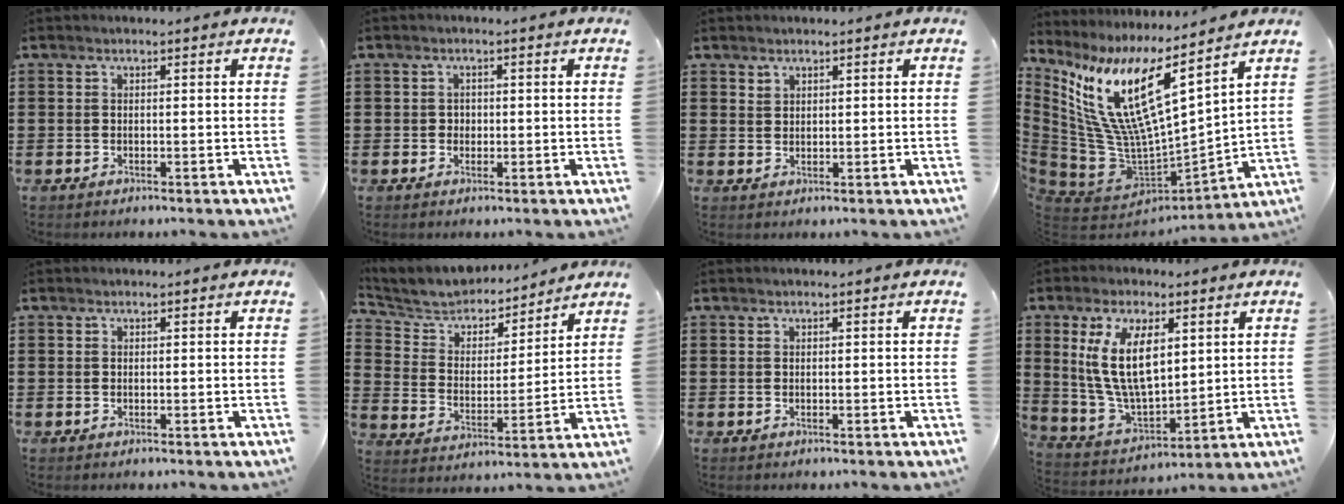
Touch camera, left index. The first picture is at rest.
{"total": 1.2, "force": [0.1, 1.1, 0.3], "torque": [-0.010, 0.007, 0.000]}
{"total": 1.5, "force": [1.3, 0.8, 0.1], "torque": [-0.006, 0.002, 0.025]}
{"total": 15.4, "force": [7.4, 5.1, 12.5], "torque": [-0.297, -0.061, 0.119]}
{"total": 0.0}
{"total": 6.1, "force": [5.8, 1.8, 0.6], "torque": [-0.052, -0.042, 0.098]}
{"total": 0.0}
{"total": 11.8, "force": [4.0, 5.8, 9.4], "torque": [-0.216, 0.002, 0.070]}